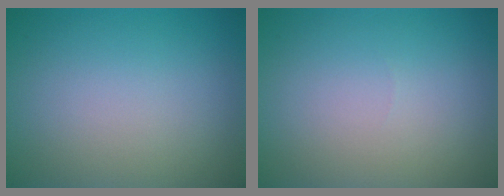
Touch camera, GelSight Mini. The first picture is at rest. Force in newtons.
{"total": 0.0}